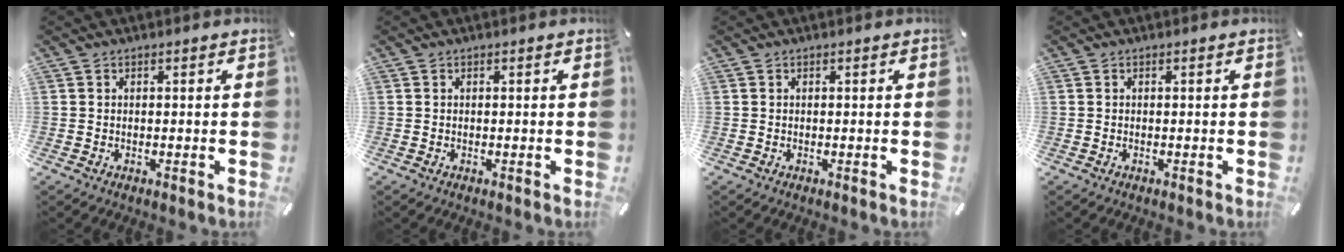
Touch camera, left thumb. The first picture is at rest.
{"total": 0.0}
{"total": 0.0}
{"total": 0.0}